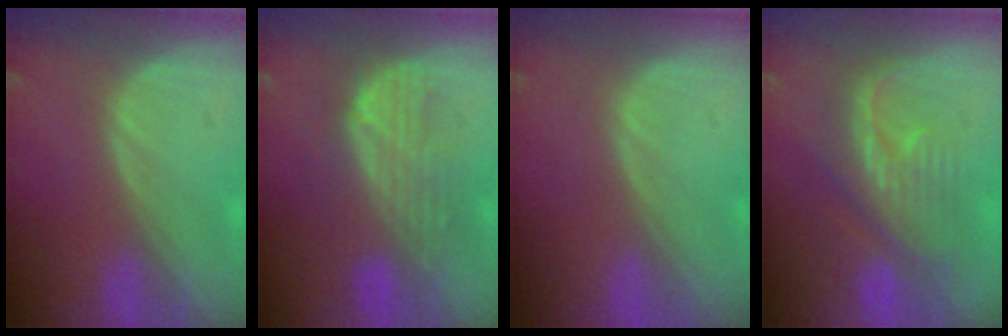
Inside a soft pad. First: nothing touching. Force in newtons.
{"total": 7.8, "press": 7.7, "slide": 1.4}
{"total": 0.0}
{"total": 8.5, "press": 8.3, "slide": 1.5}